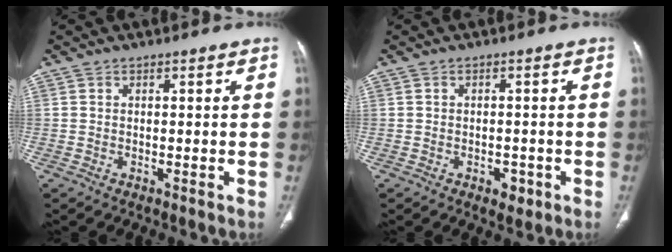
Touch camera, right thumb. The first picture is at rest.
{"total": 2.8, "force": [-1.3, 1.9, 1.7], "torque": [-0.011, 0.004, -0.012]}